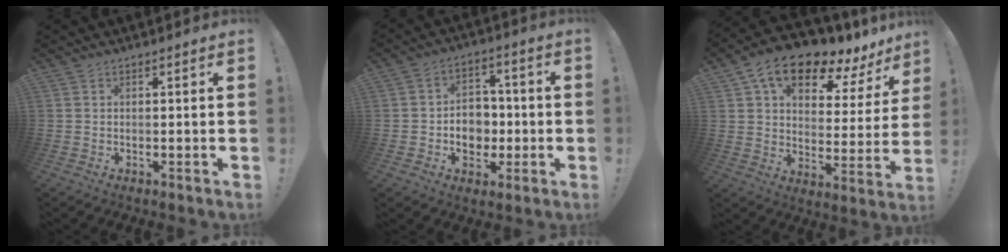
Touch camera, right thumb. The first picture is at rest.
{"total": 9.4, "force": [-1.8, 7.9, 4.8], "torque": [-0.075, 0.013, -0.023]}
{"total": 13.7, "force": [9.2, 6.7, 7.7], "torque": [-0.125, -0.062, 0.157]}